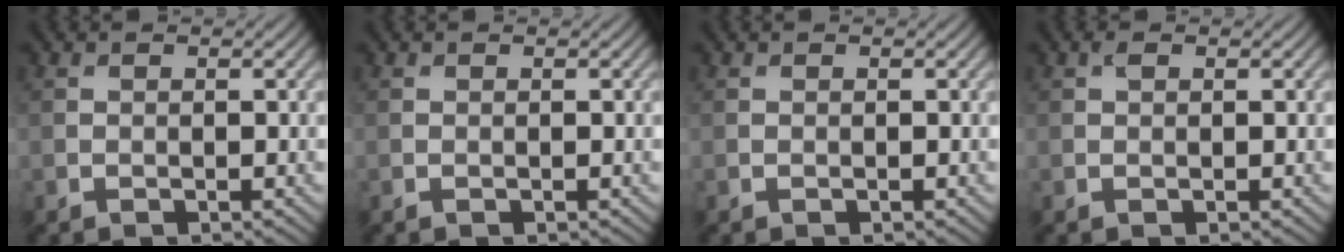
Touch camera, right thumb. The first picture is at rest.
{"total": 0.0}
{"total": 0.0}
{"total": 0.6, "force": [0.3, 0.4, 0.4], "torque": [-0.009, 0.001, 0.005]}